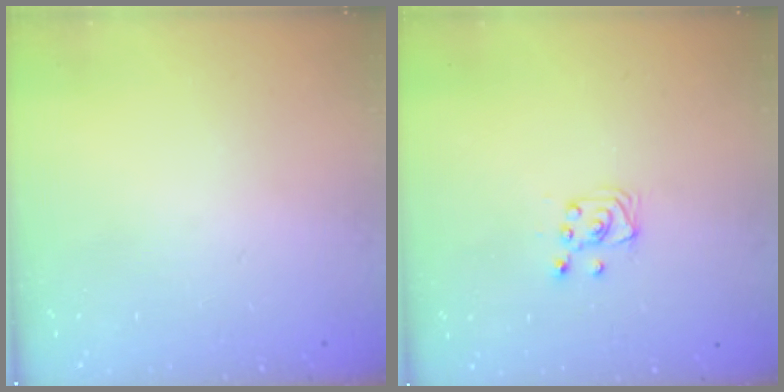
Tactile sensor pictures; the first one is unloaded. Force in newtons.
{"total": 4.3, "press": 4.3, "slide": 0.3}